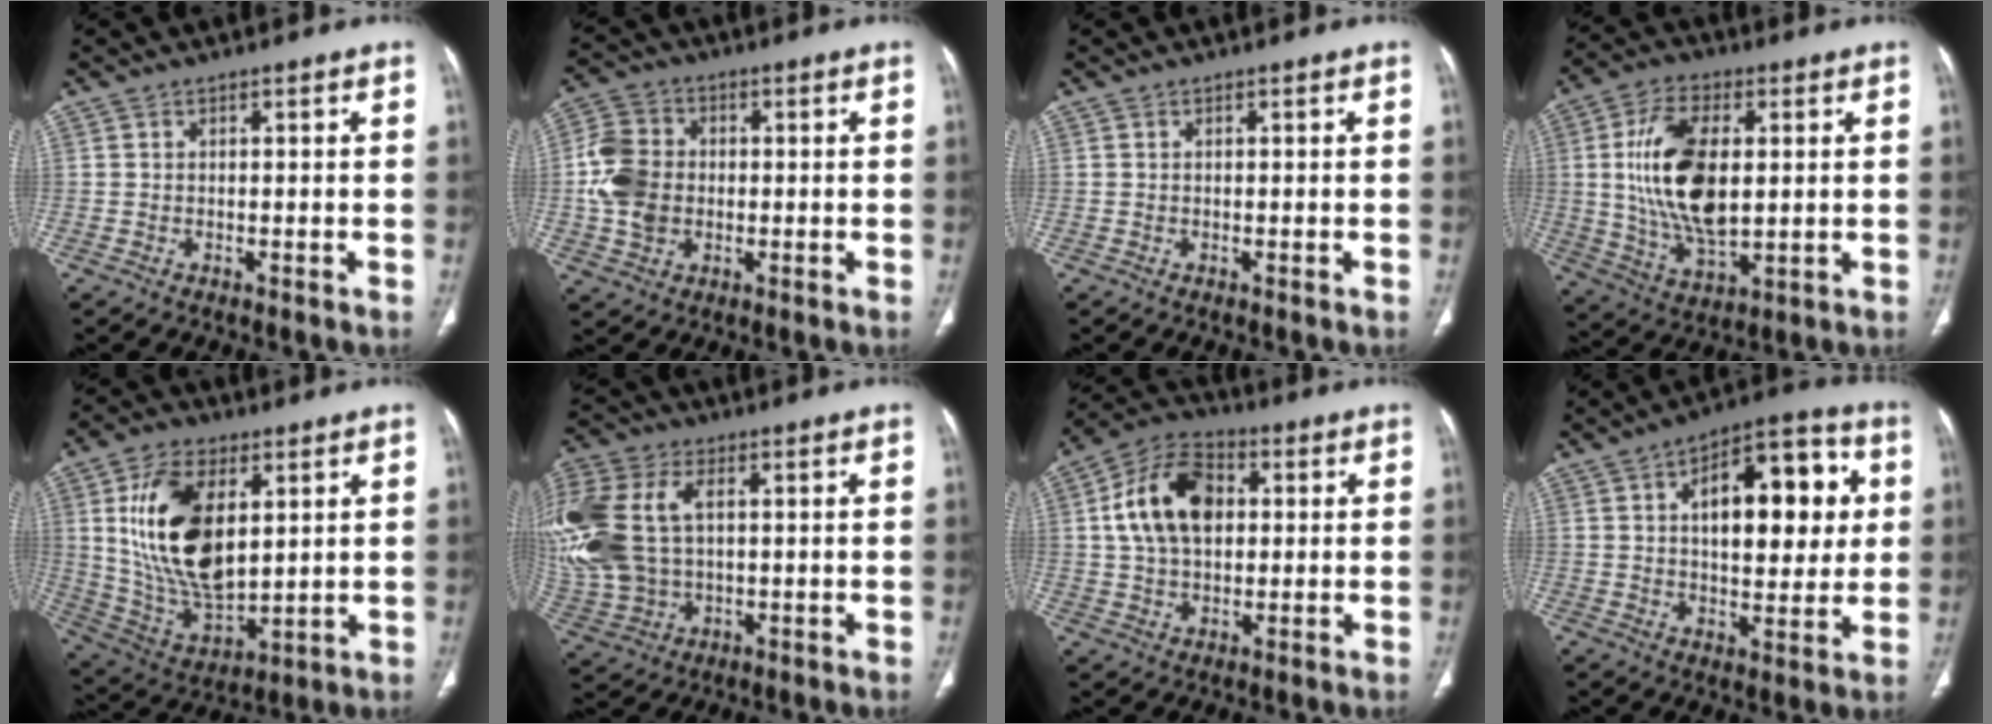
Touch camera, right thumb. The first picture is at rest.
{"total": 9.7, "force": [-0.7, 7.8, 5.7], "torque": [-0.101, 0.014, -0.018]}
{"total": 0.0}
{"total": 17.2, "force": [2.0, 9.1, 14.5], "torque": [-0.266, -0.007, 0.042]}
{"total": 19.6, "force": [4.8, 10.8, 15.7], "torque": [-0.275, -0.020, 0.100]}
{"total": 23.9, "force": [3.4, 16.0, 17.3], "torque": [-0.445, 0.022, 0.078]}
{"total": 14.5, "force": [2.5, 9.5, 10.7], "torque": [-0.177, 0.016, 0.038]}
{"total": 19.0, "force": [4.2, 9.5, 15.9], "torque": [-0.173, 0.011, 0.056]}